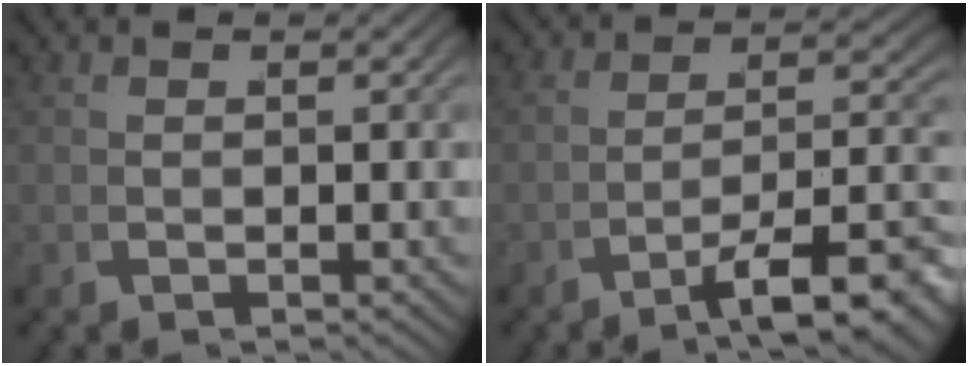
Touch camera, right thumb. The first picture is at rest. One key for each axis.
{"total": 8.0, "fx": -3.2, "fy": 3.8, "fz": 6.3, "tx": -0.088, "ty": -0.023, "tz": -0.034}